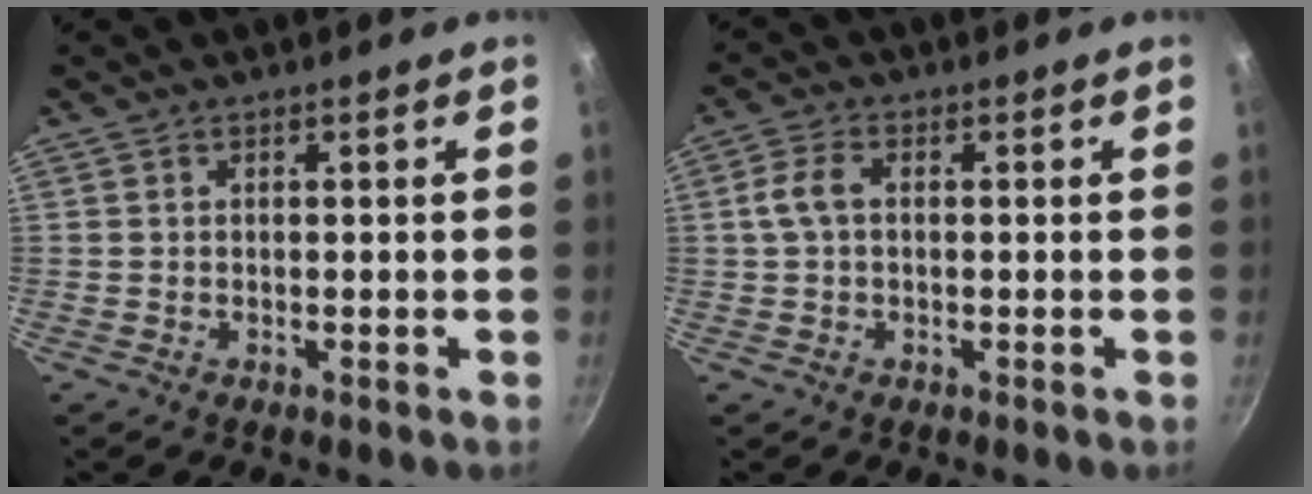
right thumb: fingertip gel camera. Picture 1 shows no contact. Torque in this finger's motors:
{"motor_torque": [-0.05, 0.21, 0.64, -0.23, 0.03]}